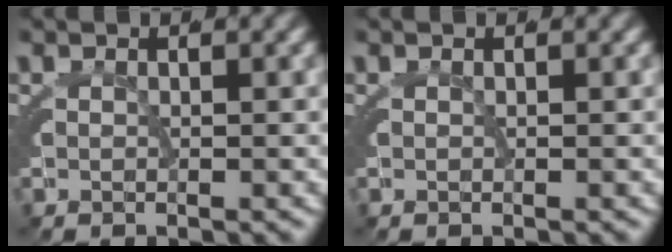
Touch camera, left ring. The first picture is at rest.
{"total": 0.0}